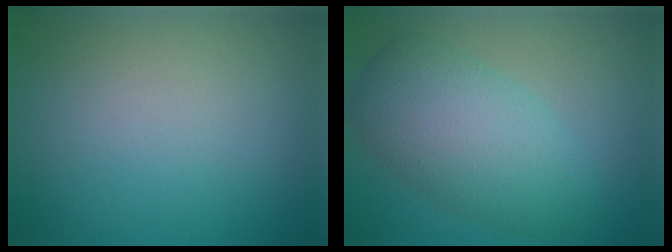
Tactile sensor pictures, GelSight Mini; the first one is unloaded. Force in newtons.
{"total": 6.4, "press": 6.4, "slide": 0.1}